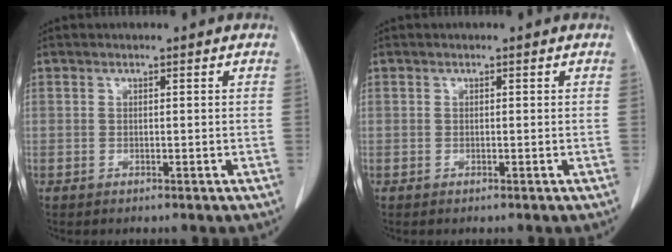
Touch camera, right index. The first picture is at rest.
{"total": 0.0}